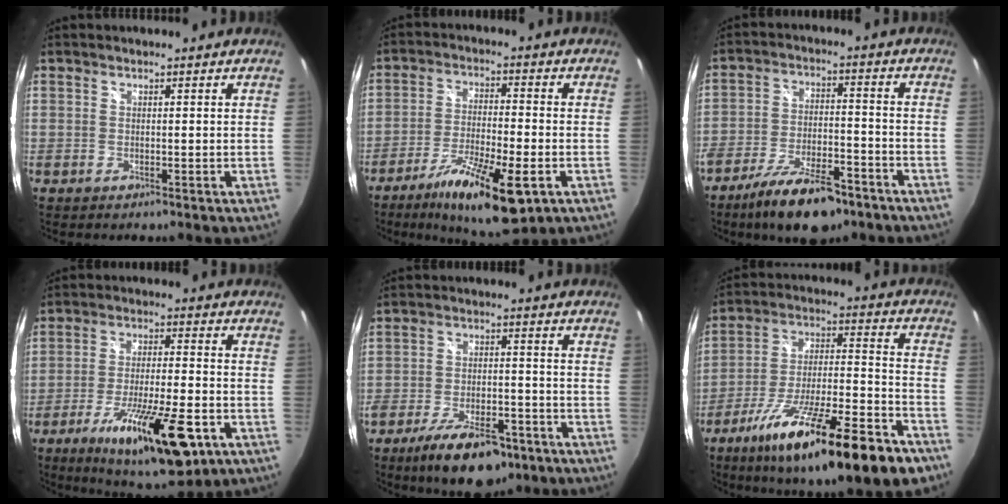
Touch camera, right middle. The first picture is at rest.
{"total": 14.3, "force": [-7.7, 3.5, 11.6], "torque": [-0.222, -0.031, -0.132]}
{"total": 13.9, "force": [-10.2, 4.7, 8.3], "torque": [-0.166, -0.019, -0.167]}
{"total": 18.9, "force": [-9.7, 4.6, 15.5], "torque": [-0.273, -0.040, -0.149]}
{"total": 13.2, "force": [-9.1, 5.1, 8.1], "torque": [-0.164, -0.019, -0.144]}
{"total": 25.6, "force": [-16.5, 5.0, 18.9], "torque": [-0.309, -0.046, -0.260]}